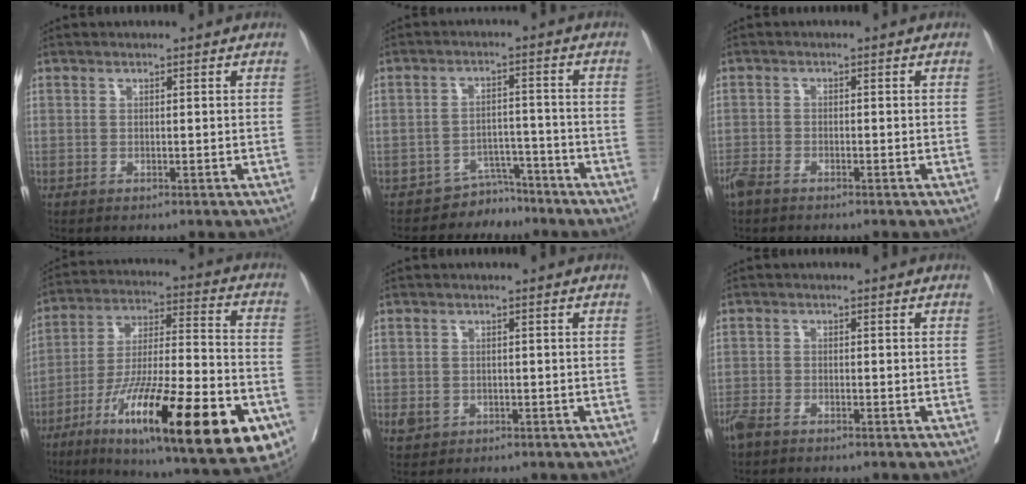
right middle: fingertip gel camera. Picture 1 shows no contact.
{"total": 4.2, "force": [-3.6, 2.0, -0.7], "torque": [0.019, 0.023, -0.054]}
{"total": 2.9, "force": [-2.5, 0.8, 1.3], "torque": [-0.025, -0.004, -0.048]}
{"total": 30.6, "force": [-13.5, 5.3, 27.0], "torque": [-0.378, -0.043, -0.216]}
{"total": 2.1, "force": [-0.7, 1.8, 0.8], "torque": [-0.009, 0.004, -0.004]}
{"total": 3.1, "force": [-2.6, 1.0, 1.5], "torque": [-0.030, -0.004, -0.049]}